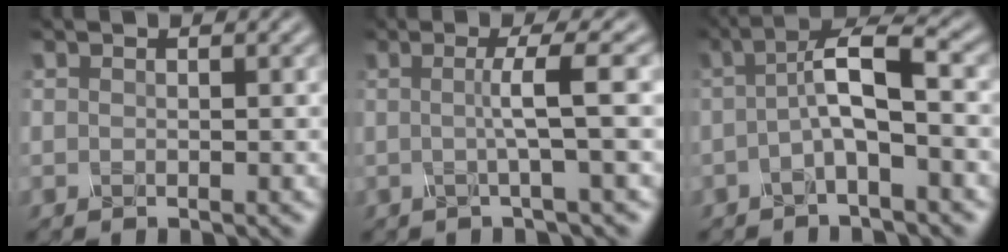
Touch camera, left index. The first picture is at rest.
{"total": 3.9, "force": [0.1, 0.5, 3.8], "torque": [-0.062, 0.001, -0.009]}
{"total": 4.7, "force": [-0.4, 1.1, 4.6], "torque": [-0.082, 0.020, -0.017]}